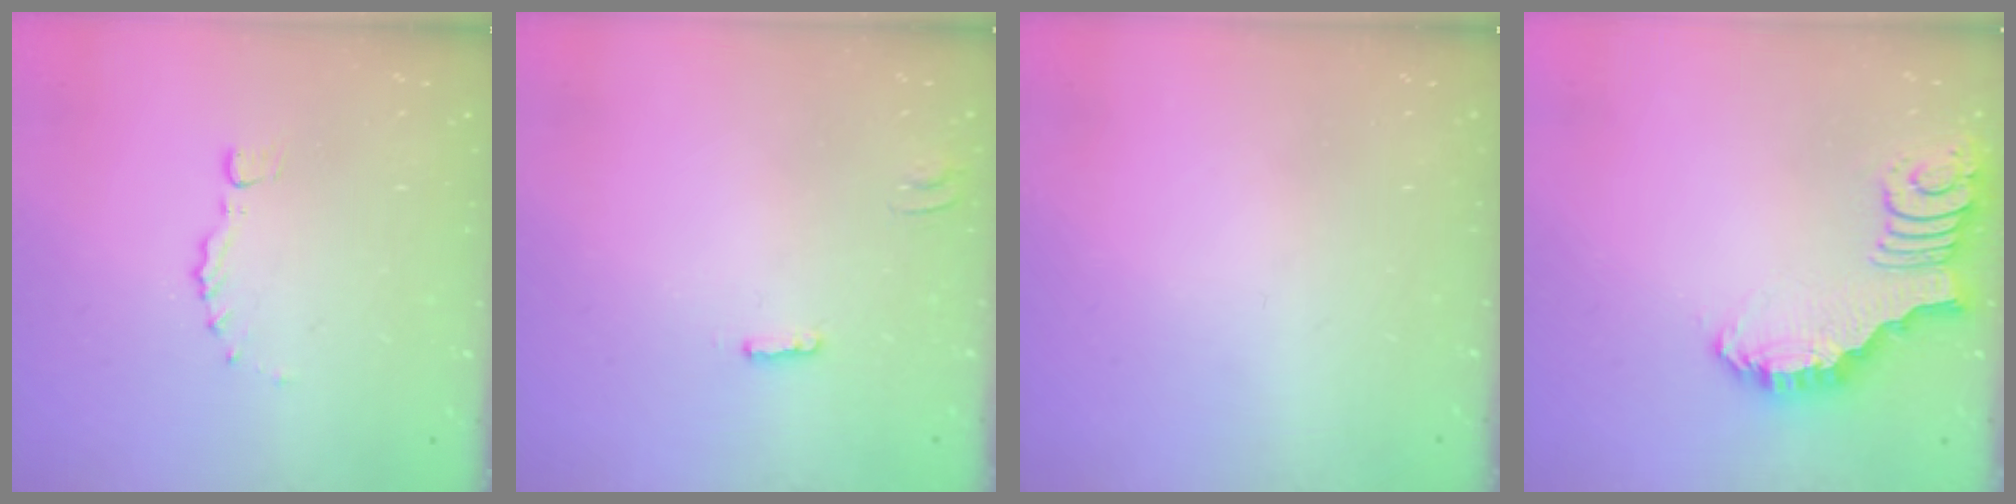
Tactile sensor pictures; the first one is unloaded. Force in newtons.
{"total": 1.8, "press": 1.8, "slide": 0.2}
{"total": 0.0}
{"total": 2.7, "press": 2.7, "slide": 0.1}